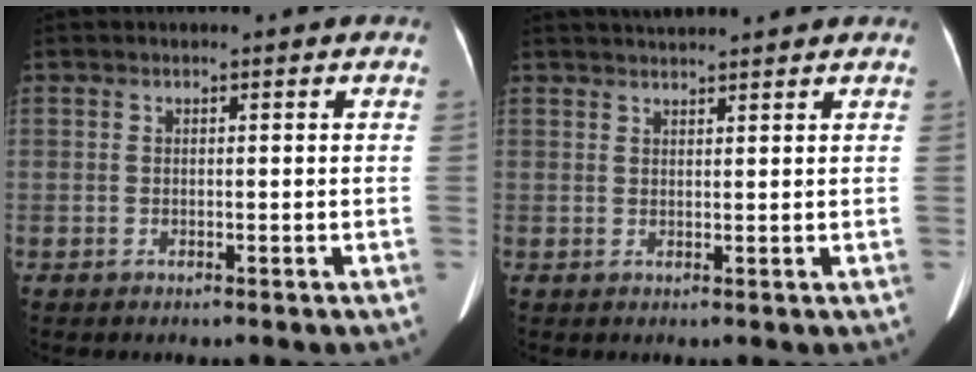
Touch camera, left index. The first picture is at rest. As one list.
[{"total": 4.3, "force": [4.1, -0.3, 1.3], "torque": [-0.020, 0.025, 0.062]}]